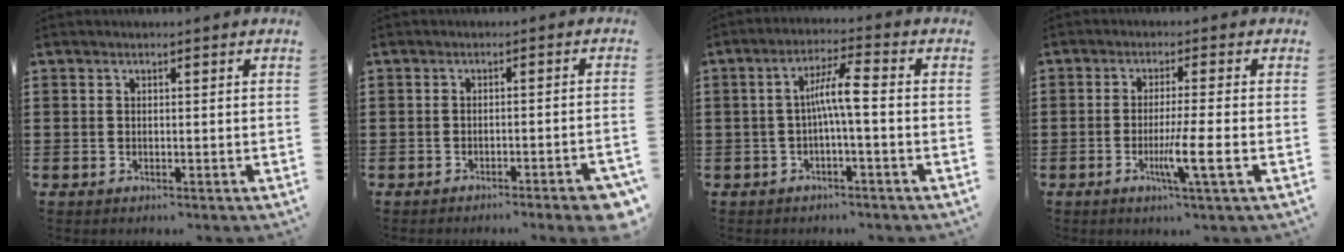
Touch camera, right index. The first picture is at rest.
{"total": 2.7, "force": [-2.0, -0.2, 1.7], "torque": [-0.026, -0.003, -0.037]}
{"total": 5.8, "force": [-0.5, 0.7, 5.8], "torque": [-0.114, 0.004, -0.018]}
{"total": 6.2, "force": [-1.9, -0.4, 5.9], "torque": [-0.103, -0.019, -0.033]}